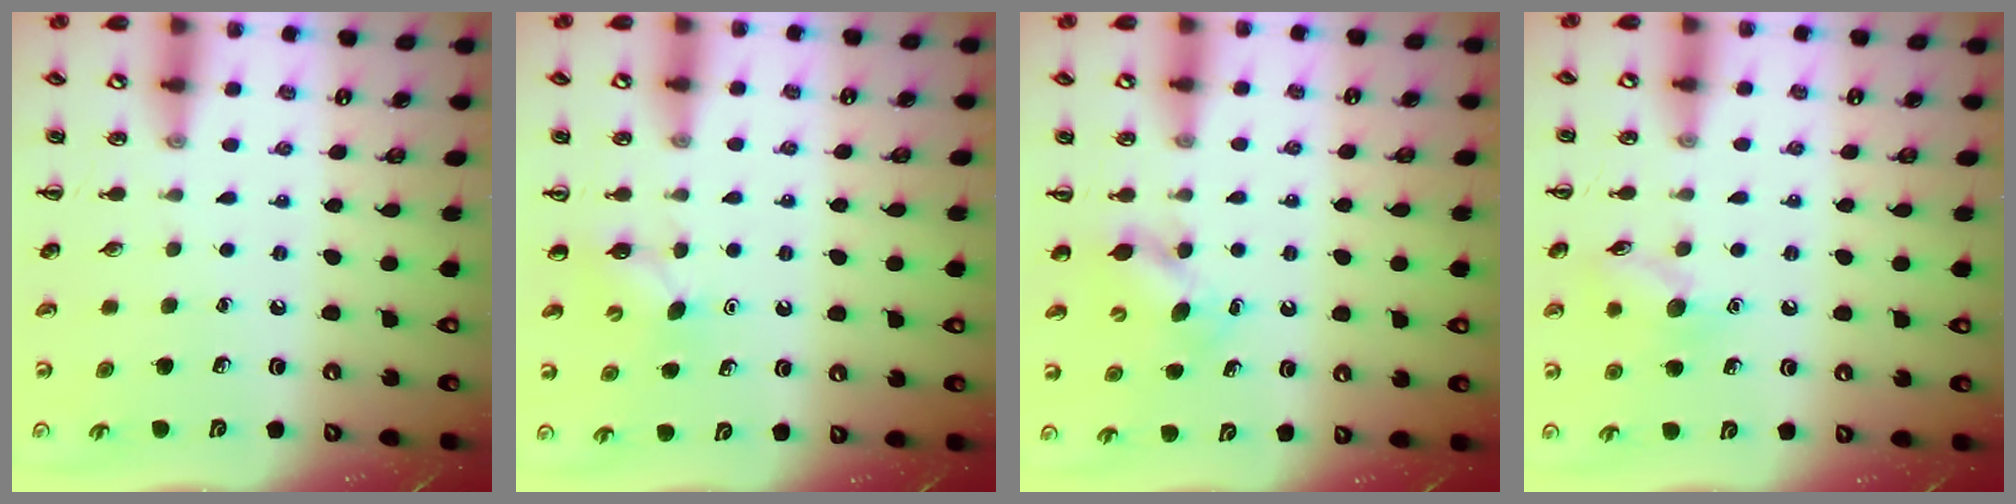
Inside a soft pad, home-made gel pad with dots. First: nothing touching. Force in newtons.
{"total": 4.0, "press": 3.9, "slide": 0.9}
{"total": 5.5, "press": 5.4, "slide": 1.2}
{"total": 9.1, "press": 9.0, "slide": 1.3}